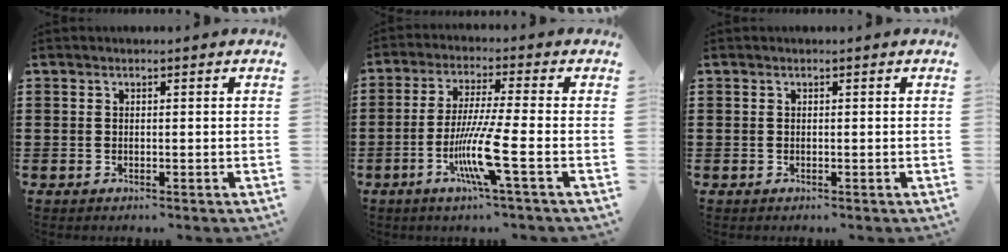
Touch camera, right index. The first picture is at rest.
{"total": 9.7, "force": [-3.5, 0.0, 9.1], "torque": [-0.185, -0.020, -0.071]}
{"total": 0.0}